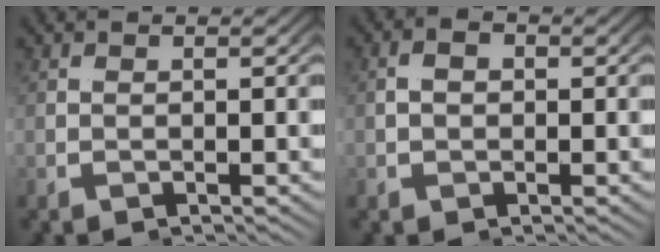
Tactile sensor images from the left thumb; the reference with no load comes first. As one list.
[{"total": 1.1, "force": [-0.6, 0.8, 0.6], "torque": [-0.005, -0.005, -0.005]}]